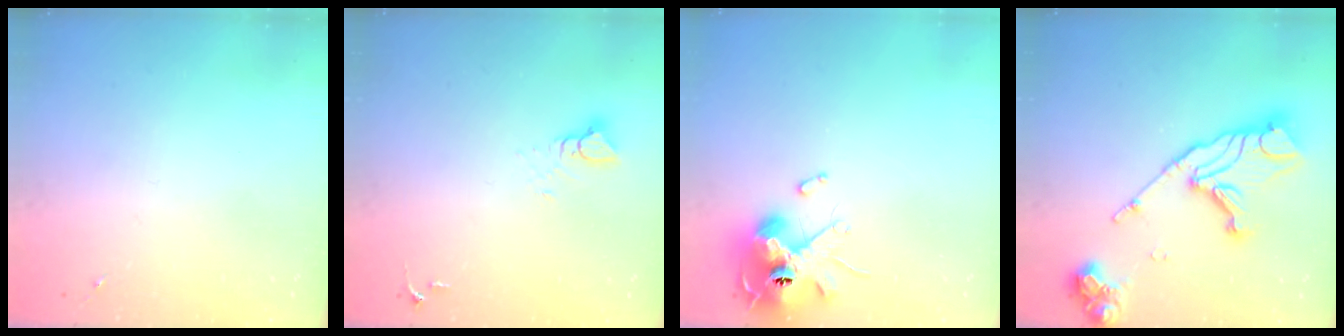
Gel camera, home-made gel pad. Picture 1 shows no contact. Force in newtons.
{"total": 3.9, "press": 3.9, "slide": 0.2}
{"total": 11.9, "press": 11.7, "slide": 1.7}
{"total": 19.5, "press": 19.4, "slide": 2.1}